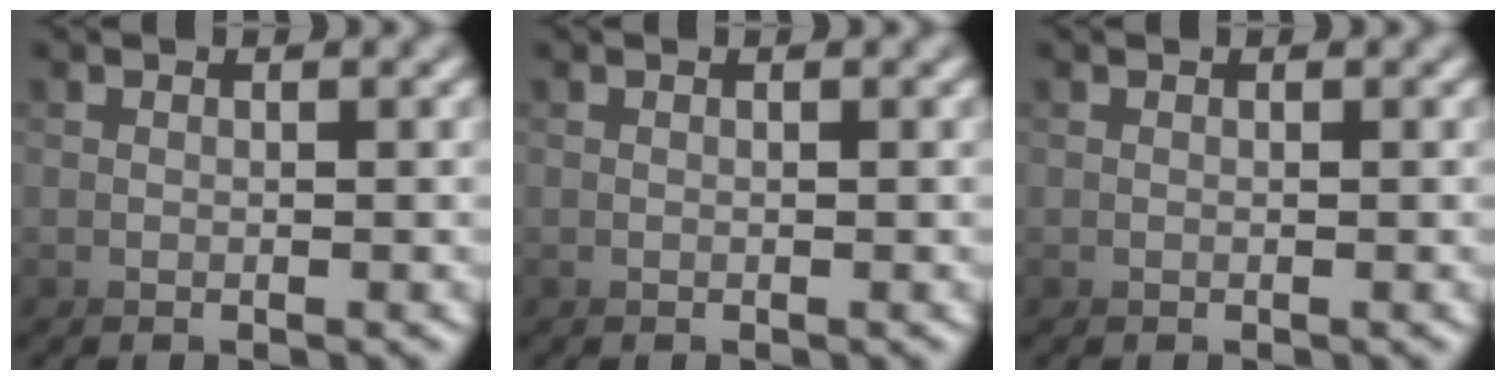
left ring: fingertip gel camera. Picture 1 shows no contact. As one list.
[{"total": 0.0}, {"total": 0.0}]